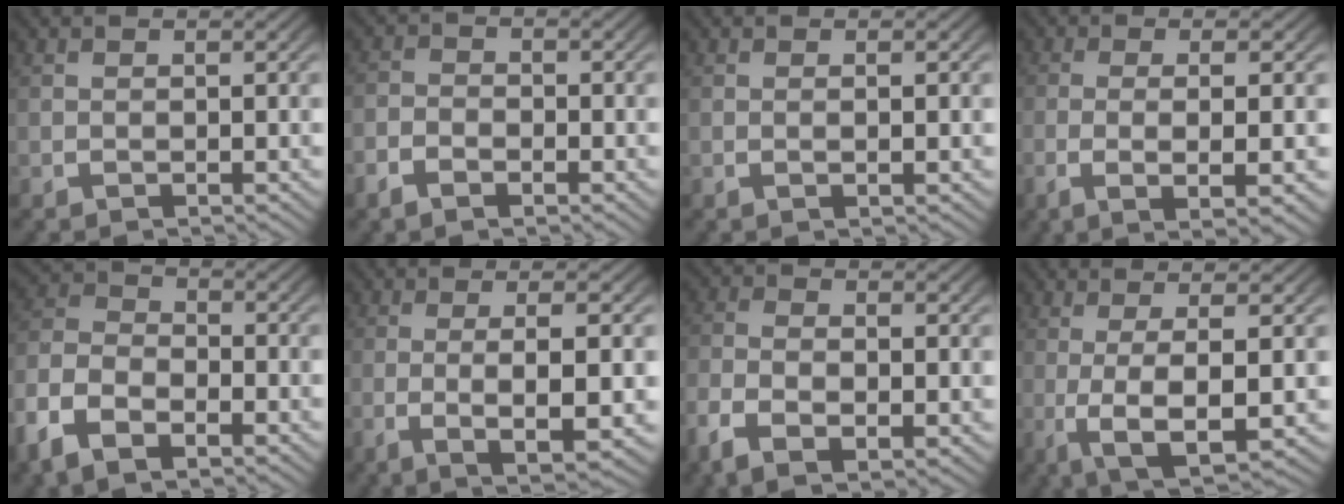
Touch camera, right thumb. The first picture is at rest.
{"total": 1.9, "force": [-1.3, 1.2, 0.7], "torque": [-0.010, -0.004, -0.031]}
{"total": 0.7, "force": [0.1, 0.1, 0.7], "torque": [-0.014, 0.002, 0.000]}
{"total": 5.8, "force": [-1.1, 1.5, 5.5], "torque": [-0.107, -0.012, -0.008]}
{"total": 6.5, "force": [-2.2, 4.7, 4.0], "torque": [-0.099, -0.015, -0.040]}
{"total": 6.6, "force": [-0.8, 2.0, 6.3], "torque": [-0.130, -0.019, 0.001]}
{"total": 4.2, "force": [-1.3, 2.2, 3.3], "torque": [-0.076, -0.008, -0.018]}
{"total": 7.7, "force": [-1.3, 3.3, 6.8], "torque": [-0.157, -0.033, 0.003]}